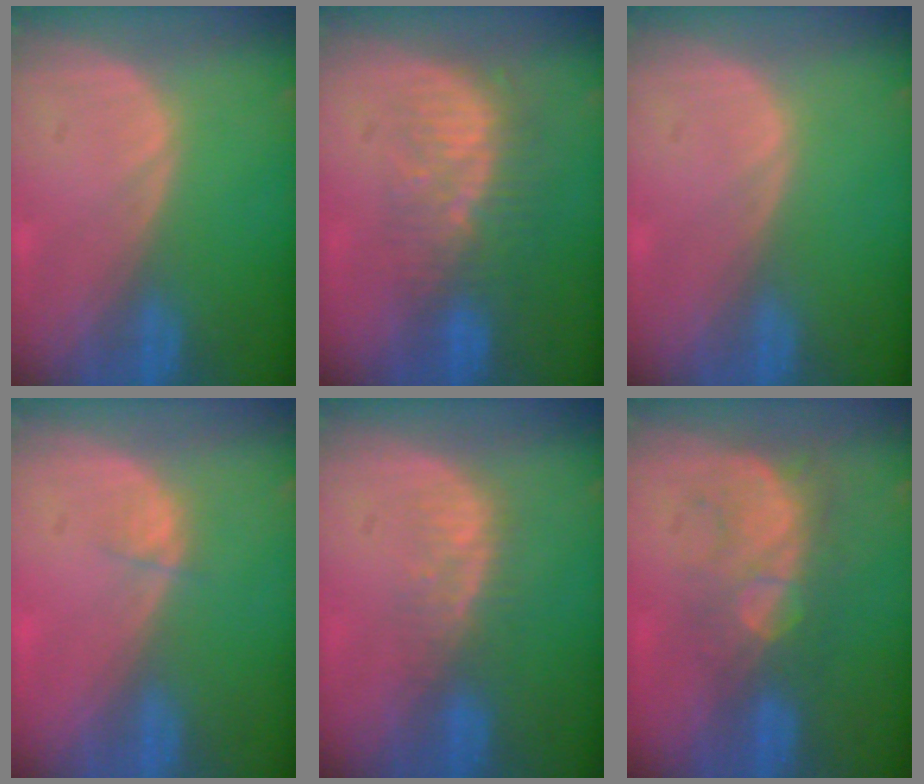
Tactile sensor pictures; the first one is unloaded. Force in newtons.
{"total": 8.5, "press": 7.6, "slide": 3.7}
{"total": 0.0}
{"total": 1.1, "press": 1.0, "slide": 0.4}
{"total": 4.1, "press": 3.7, "slide": 1.8}
{"total": 8.8, "press": 7.6, "slide": 4.4}